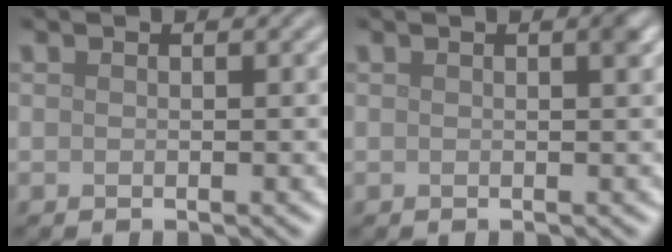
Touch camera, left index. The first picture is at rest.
{"total": 1.0, "force": [0.4, 0.1, 1.0], "torque": [-0.013, 0.003, 0.005]}